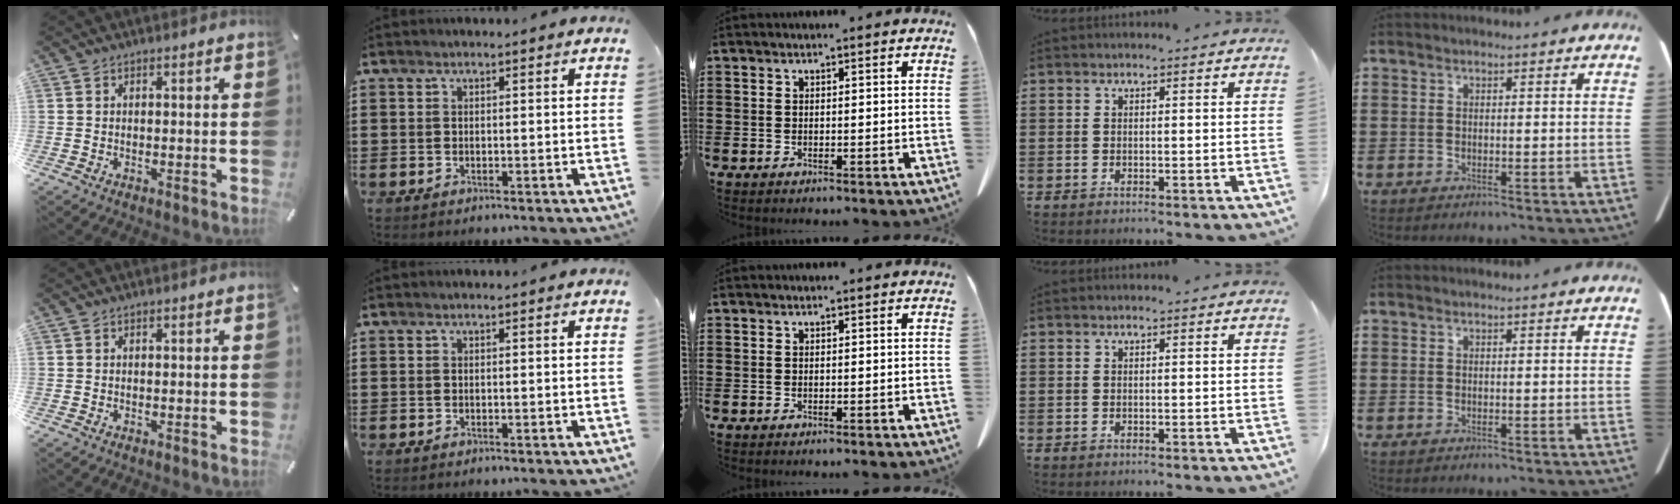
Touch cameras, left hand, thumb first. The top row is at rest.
{}